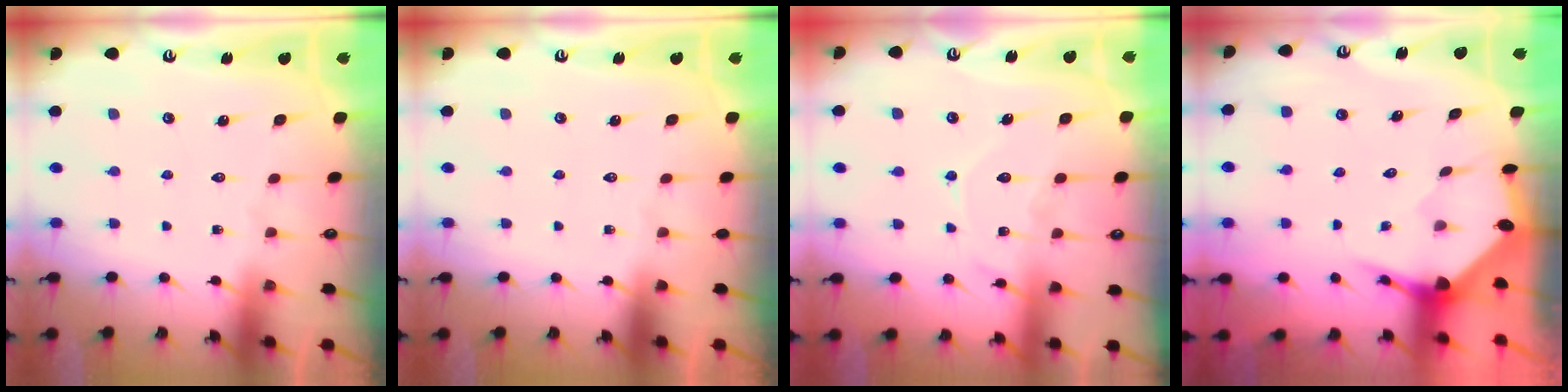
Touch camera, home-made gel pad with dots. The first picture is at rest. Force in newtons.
{"total": 0.0}
{"total": 10.8, "press": 10.8, "slide": 0.9}
{"total": 3.6, "press": 3.5, "slide": 0.4}